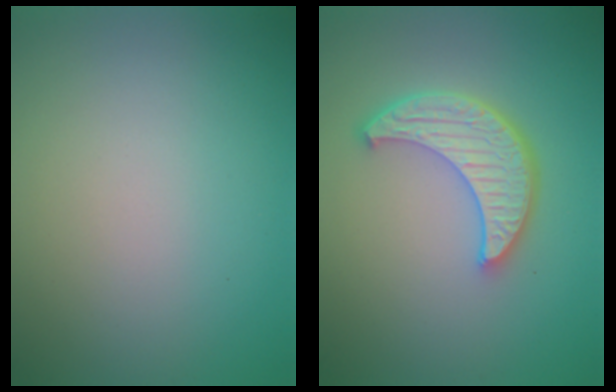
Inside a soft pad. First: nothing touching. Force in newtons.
{"total": 5.5, "press": 4.2, "slide": 3.5}